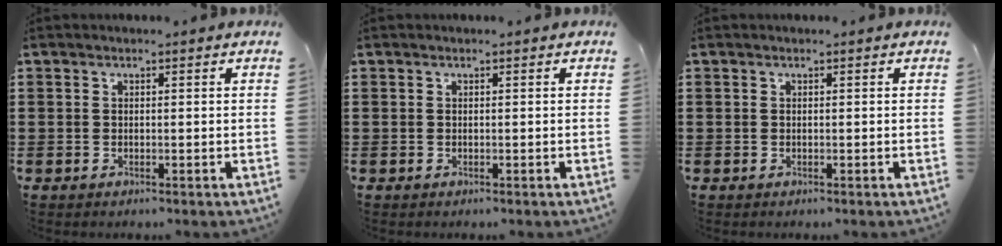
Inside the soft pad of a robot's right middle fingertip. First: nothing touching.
{"total": 0.0}
{"total": 0.0}